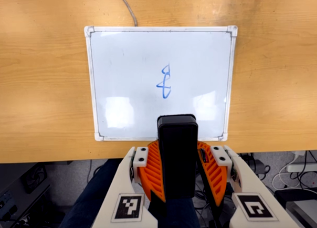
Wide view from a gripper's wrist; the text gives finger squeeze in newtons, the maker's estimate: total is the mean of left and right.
{"total": 7.2, "left": 8.0, "right": 6.4}